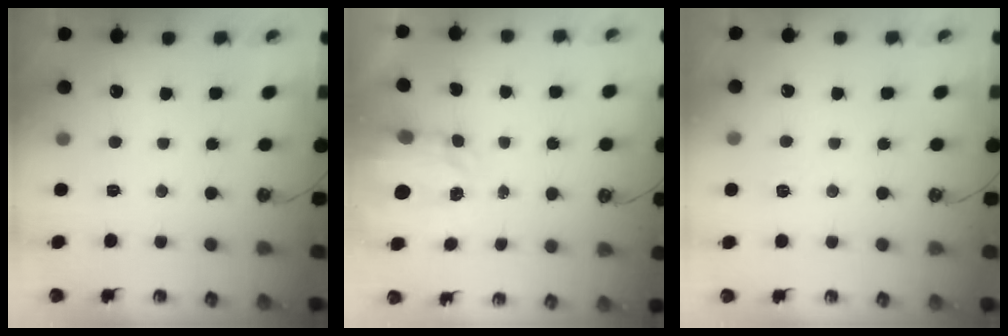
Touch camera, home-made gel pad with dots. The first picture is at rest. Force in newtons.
{"total": 3.5, "press": 3.5, "slide": 0.4}
{"total": 2.3, "press": 2.3, "slide": 0.3}